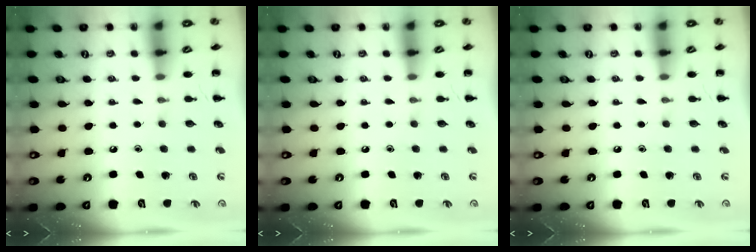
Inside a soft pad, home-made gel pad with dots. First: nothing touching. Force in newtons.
{"total": 0.0}
{"total": 0.0}